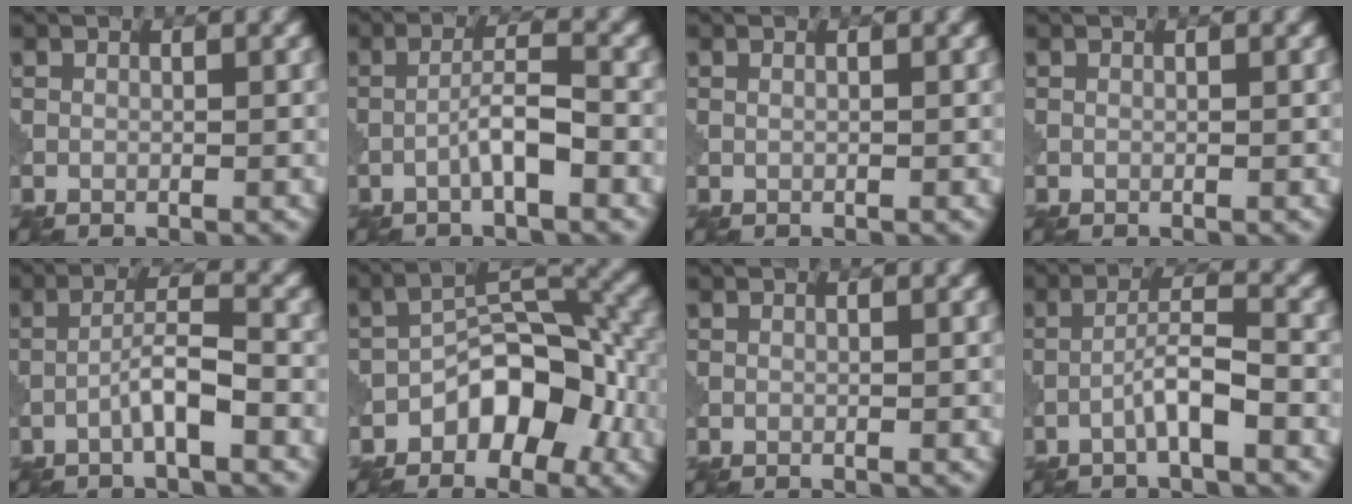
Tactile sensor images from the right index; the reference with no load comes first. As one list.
[{"total": 3.2, "force": [-1.4, 0.4, 2.8], "torque": [-0.051, 0.014, -0.031]}, {"total": 0.0}, {"total": 0.0}, {"total": 3.4, "force": [-1.6, 0.4, 2.9], "torque": [-0.053, 0.017, -0.036]}, {"total": 7.0, "force": [-3.2, 4.0, 4.7], "torque": [-0.050, 0.013, -0.060]}, {"total": 0.0}, {"total": 3.5, "force": [-1.7, 0.4, 3.0], "torque": [-0.054, 0.017, -0.037]}]